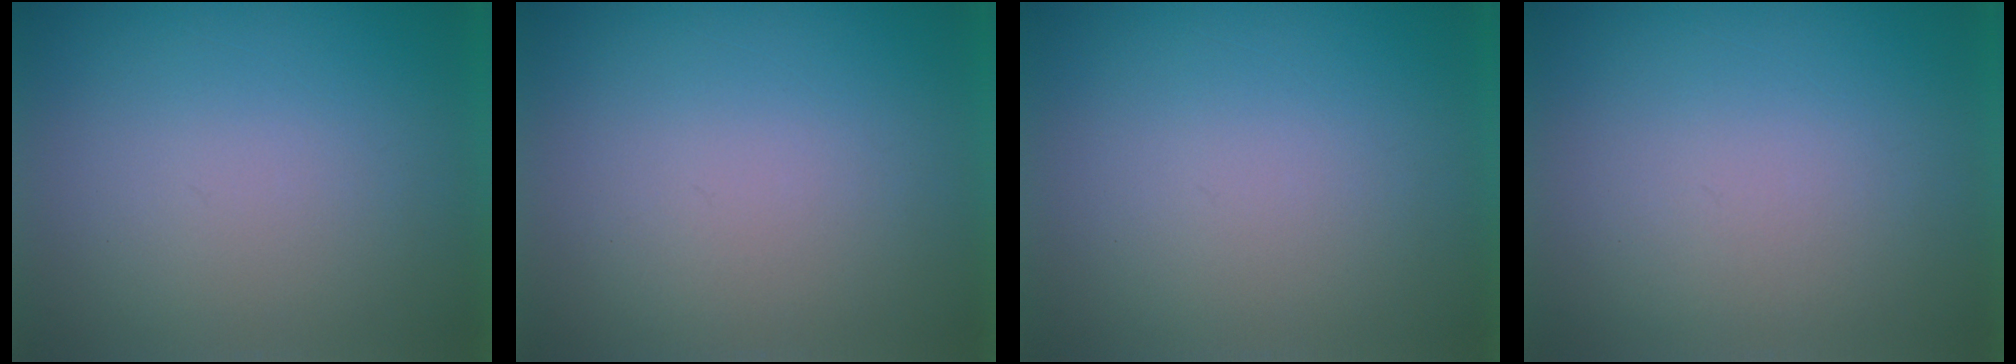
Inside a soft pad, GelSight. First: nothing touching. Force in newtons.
{"total": 1.0}
{"total": 0.0}
{"total": 1.1}